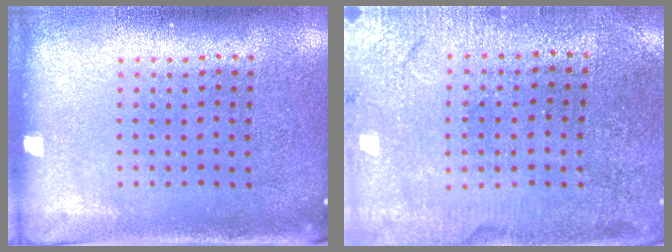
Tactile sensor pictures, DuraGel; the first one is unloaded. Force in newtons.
{"total": 0.7, "press": 0.7, "slide": 0.1}